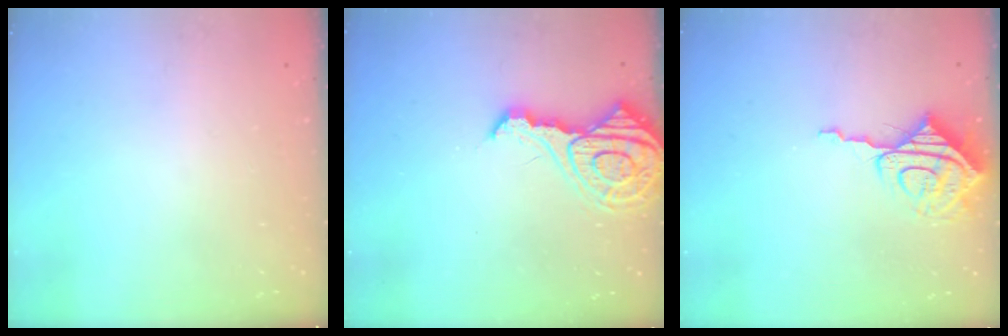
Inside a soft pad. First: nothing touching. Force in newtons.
{"total": 13.4, "press": 13.3, "slide": 1.3}
{"total": 10.5, "press": 10.4, "slide": 1.1}